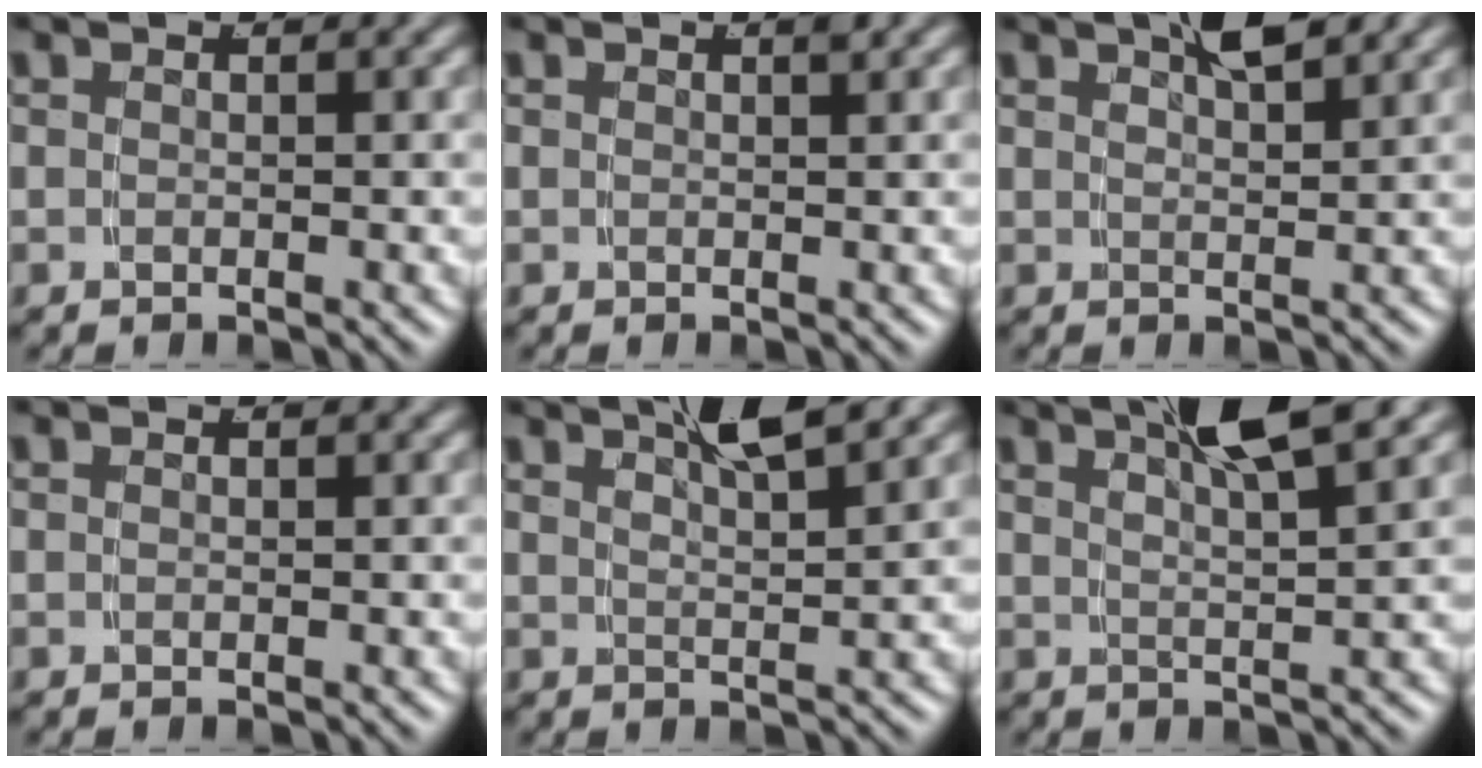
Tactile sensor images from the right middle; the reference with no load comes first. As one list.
[{"total": 0.7, "force": [0.5, 0.2, 0.3], "torque": [-0.002, 0.007, 0.005]}, {"total": 2.9, "force": [2.2, 0.1, 1.9], "torque": [-0.021, 0.012, 0.036]}, {"total": 0.0}, {"total": 4.4, "force": [3.5, 0.1, 2.8], "torque": [-0.037, 0.014, 0.056]}, {"total": 5.8, "force": [3.9, 0.4, 4.3], "torque": [-0.065, 0.018, 0.061]}]